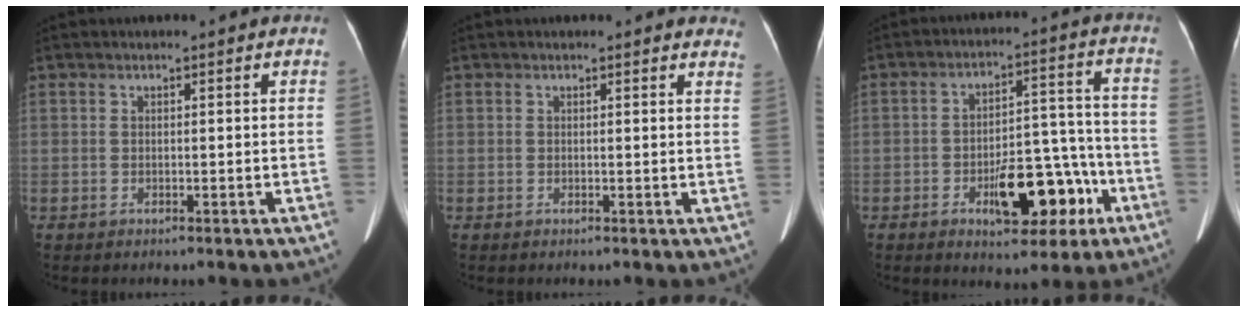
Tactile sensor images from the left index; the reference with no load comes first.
{"total": 4.0, "force": [3.8, 1.1, 0.8], "torque": [0.009, -0.010, 0.013]}
{"total": 11.8, "force": [-5.4, 4.9, 9.3], "torque": [-0.133, 0.027, -0.069]}